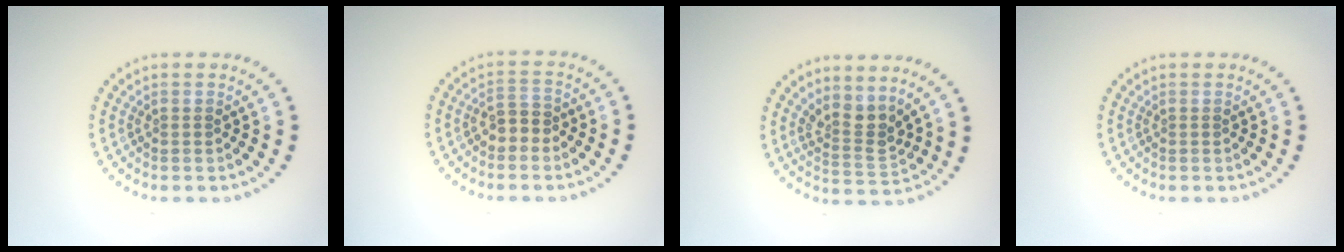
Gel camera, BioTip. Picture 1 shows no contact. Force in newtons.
{"total": 2.0, "press": 1.9, "slide": 0.7}
{"total": 2.8, "press": 2.1, "slide": 1.9}
{"total": 0.0}